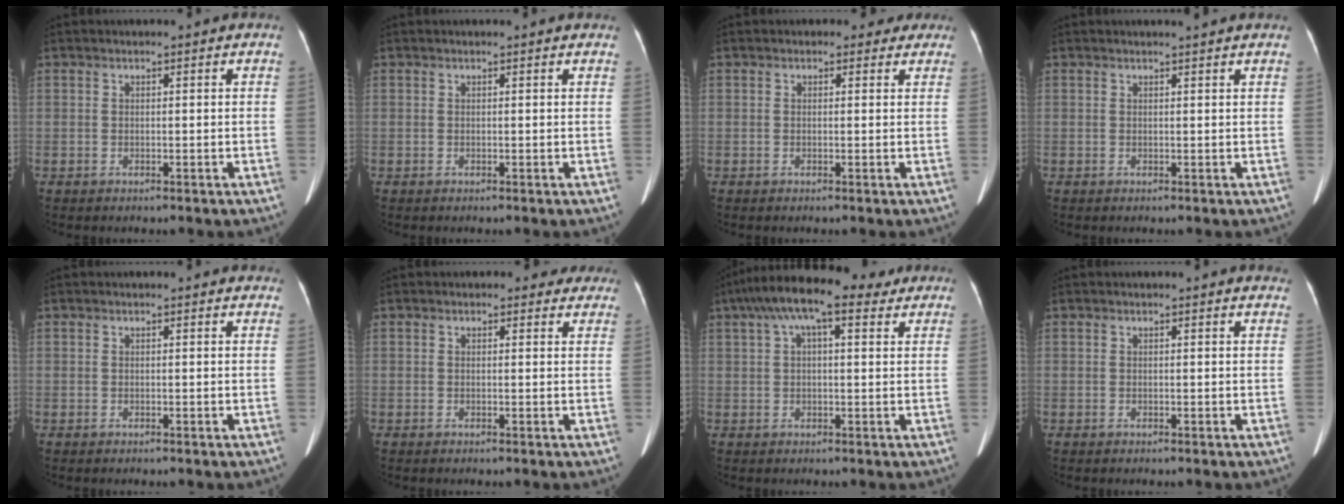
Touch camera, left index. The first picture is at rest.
{"total": 1.1, "force": [1.1, 0.2, 0.2], "torque": [-0.010, 0.003, 0.004]}
{"total": 2.0, "force": [1.4, 1.3, 0.3], "torque": [0.007, 0.003, 0.006]}
{"total": 1.9, "force": [1.8, -0.4, 0.7], "torque": [-0.012, 0.002, 0.023]}
{"total": 2.8, "force": [2.6, 0.7, 0.6], "torque": [-0.009, 0.006, 0.014]}
{"total": 2.9, "force": [2.5, 1.4, 0.4], "torque": [0.011, 0.002, 0.013]}
{"total": 12.0, "force": [7.3, 3.8, 8.8], "torque": [-0.161, 0.059, 0.118]}
{"total": 2.4, "force": [2.4, 0.3, 0.5], "torque": [-0.009, -0.003, 0.008]}